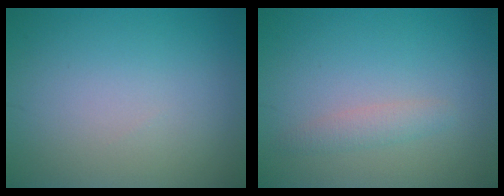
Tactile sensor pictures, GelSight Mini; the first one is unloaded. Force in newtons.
{"total": 1.4, "press": 1.4, "slide": 0.1}